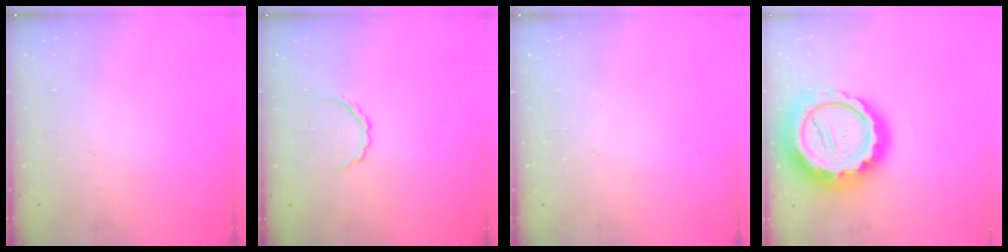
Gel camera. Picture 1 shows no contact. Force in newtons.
{"total": 2.9, "press": 2.8, "slide": 0.8}
{"total": 0.0}
{"total": 27.7, "press": 27.3, "slide": 4.7}